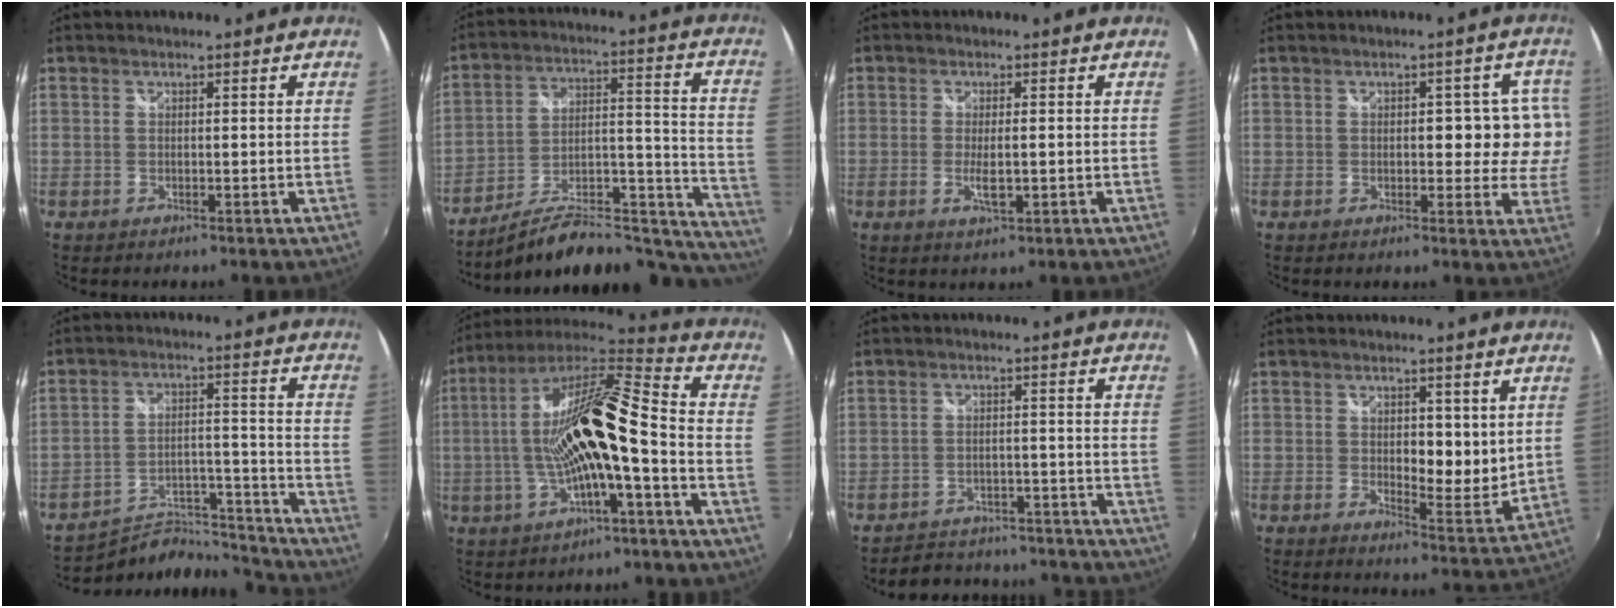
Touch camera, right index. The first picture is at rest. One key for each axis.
{"total": 24.0, "fx": -20.2, "fy": 6.9, "fz": 11.0, "tx": -0.127, "ty": 0.017, "tz": -0.281}
{"total": 3.7, "fx": -0.7, "fy": 0.9, "fz": 3.5, "tx": -0.065, "ty": -0.008, "tz": -0.011}
{"total": 7.1, "fx": 0.3, "fy": 4.8, "fz": 5.2, "tx": -0.032, "ty": 0.021, "tz": 0.010}
{"total": 15.7, "fx": -15.2, "fy": 3.6, "fz": 2.2, "tx": -0.042, "ty": 0.043, "tz": -0.213}
{"total": 16.9, "fx": -2.5, "fy": 2.5, "fz": 16.6, "tx": -0.305, "ty": 0.010, "tz": -0.046}
{"total": 16.6, "fx": -15.1, "fy": 5.5, "fz": 4.0, "tx": -0.092, "ty": 0.034, "tz": -0.180}
{"total": 6.8, "fx": 1.8, "fy": 3.6, "fz": 5.5, "tx": -0.078, "ty": -0.014, "tz": 0.033}